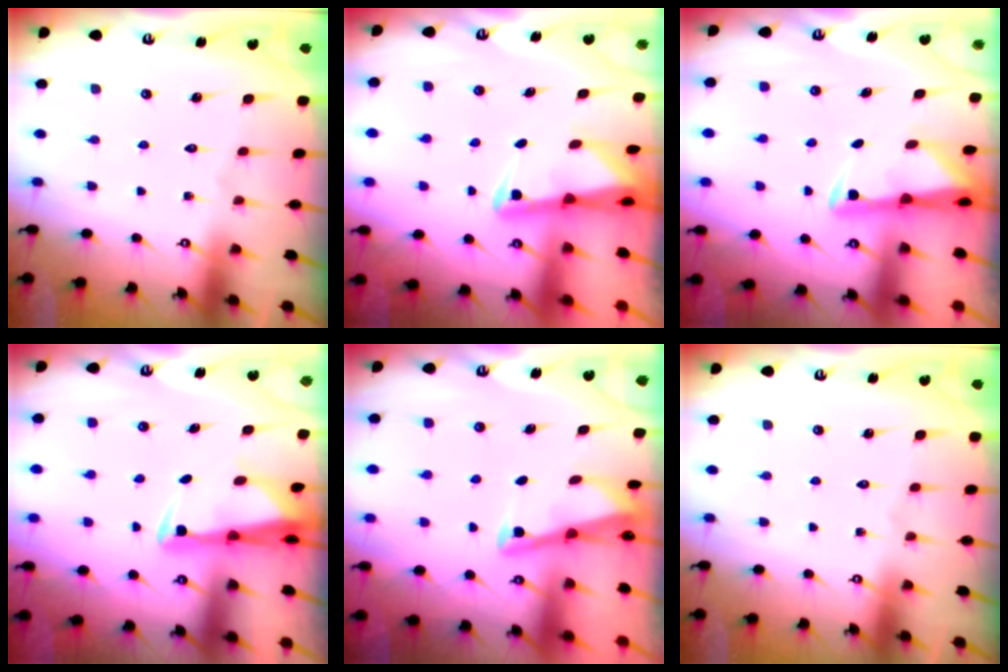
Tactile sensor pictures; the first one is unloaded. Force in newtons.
{"total": 2.4, "press": 2.3, "slide": 0.6}
{"total": 3.1, "press": 3.1, "slide": 0.6}
{"total": 2.8, "press": 2.6, "slide": 1.0}
{"total": 2.9, "press": 2.9, "slide": 0.4}
{"total": 0.0}